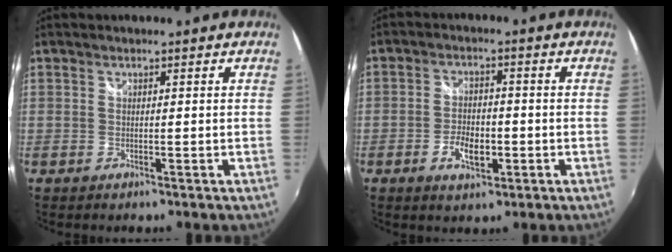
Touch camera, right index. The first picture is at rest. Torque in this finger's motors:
{"motor_torque": [0.13, -0.03, 0.17, 0.02]}